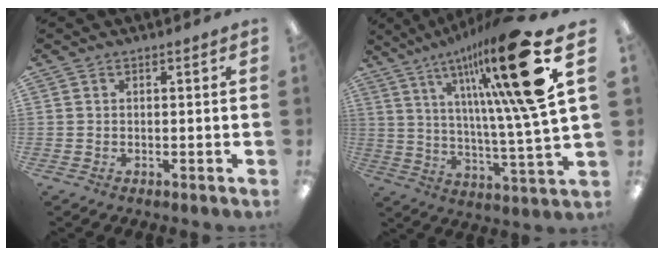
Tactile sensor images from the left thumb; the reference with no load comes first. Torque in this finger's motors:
{"motor_torque": [2.59, 2.42, 2.18, -0.59, 0.43]}